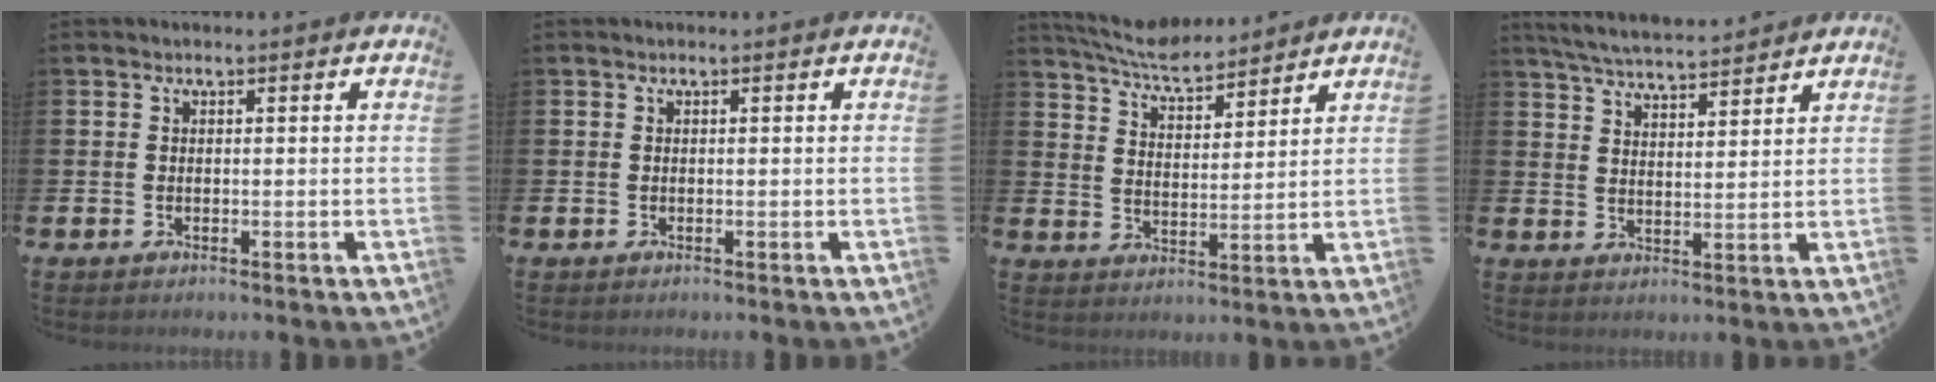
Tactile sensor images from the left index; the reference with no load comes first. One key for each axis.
{"total": 0.0}
{"total": 6.3, "fx": 6.0, "fy": 0.9, "fz": 1.6, "tx": -0.057, "ty": -0.031, "tz": 0.109}
{"total": 5.5, "fx": 5.4, "fy": 0.4, "fz": 0.9, "tx": -0.040, "ty": -0.026, "tz": 0.099}